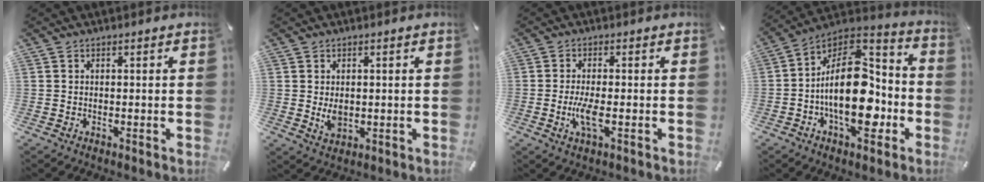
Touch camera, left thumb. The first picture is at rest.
{"total": 3.6, "force": [0.0, 2.6, 2.5], "torque": [-0.052, -0.005, -0.003]}
{"total": 5.1, "force": [-1.1, 1.3, 4.8], "torque": [-0.114, -0.015, -0.026]}
{"total": 21.0, "force": [-3.8, 12.6, 16.3], "torque": [-0.268, -0.008, -0.064]}